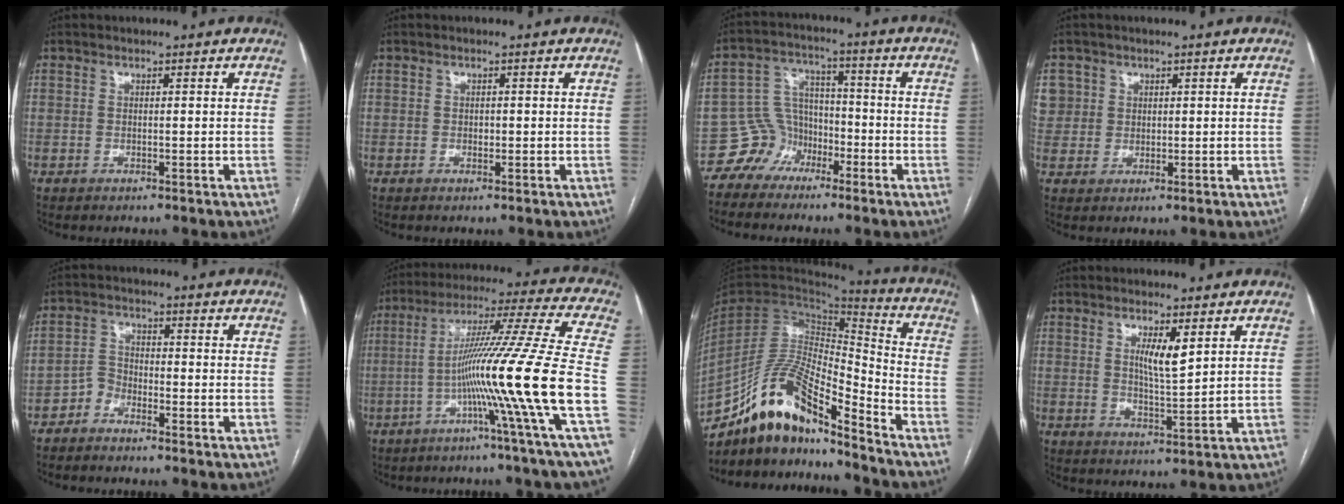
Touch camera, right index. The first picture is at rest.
{"total": 1.0, "force": [-0.1, 0.7, 0.6], "torque": [-0.009, 0.002, 0.001]}
{"total": 6.6, "force": [-4.2, 5.1, -0.1], "torque": [0.012, 0.034, -0.075]}
{"total": 6.1, "force": [2.2, 5.7, 0.4], "torque": [-0.006, 0.017, 0.056]}
{"total": 2.6, "force": [-2.2, 1.3, 0.4], "torque": [-0.003, 0.005, -0.044]}
{"total": 19.5, "force": [-5.2, -3.7, 18.4], "torque": [-0.310, -0.011, -0.102]}
{"total": 16.2, "force": [-13.3, 3.4, 8.5], "torque": [-0.153, 0.036, -0.243]}
{"total": 4.8, "force": [2.0, 0.7, 4.3], "torque": [-0.078, -0.009, 0.039]}